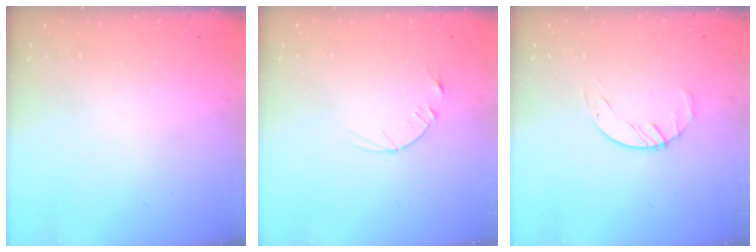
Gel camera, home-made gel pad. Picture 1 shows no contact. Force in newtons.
{"total": 2.5, "press": 2.5, "slide": 0.3}
{"total": 2.1, "press": 2.1, "slide": 0.3}